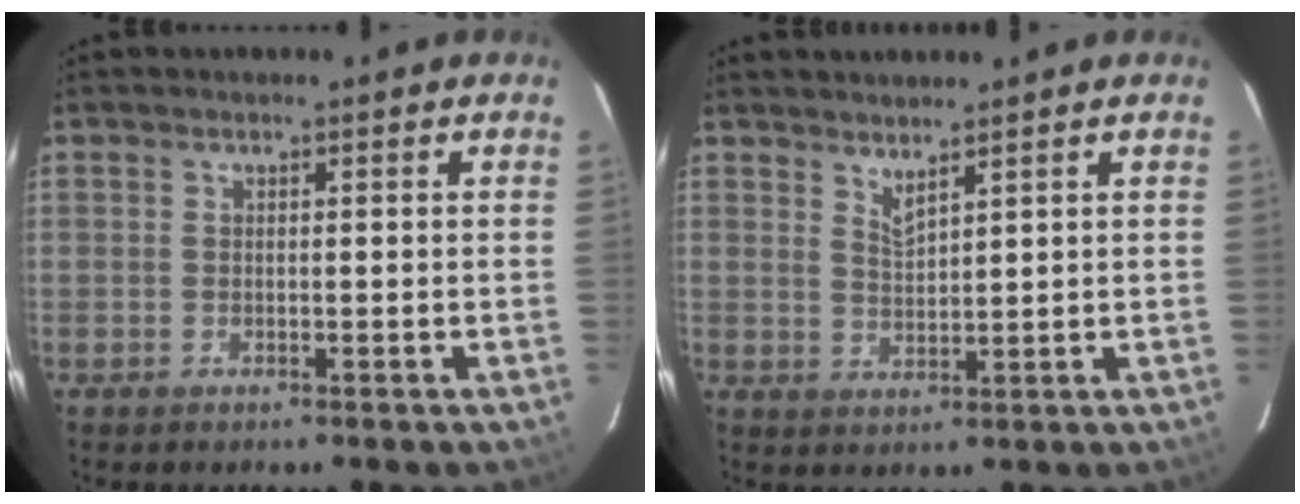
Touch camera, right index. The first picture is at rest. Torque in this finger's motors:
{"motor_torque": [-0.28, 0.15, 0.00, 0.00]}